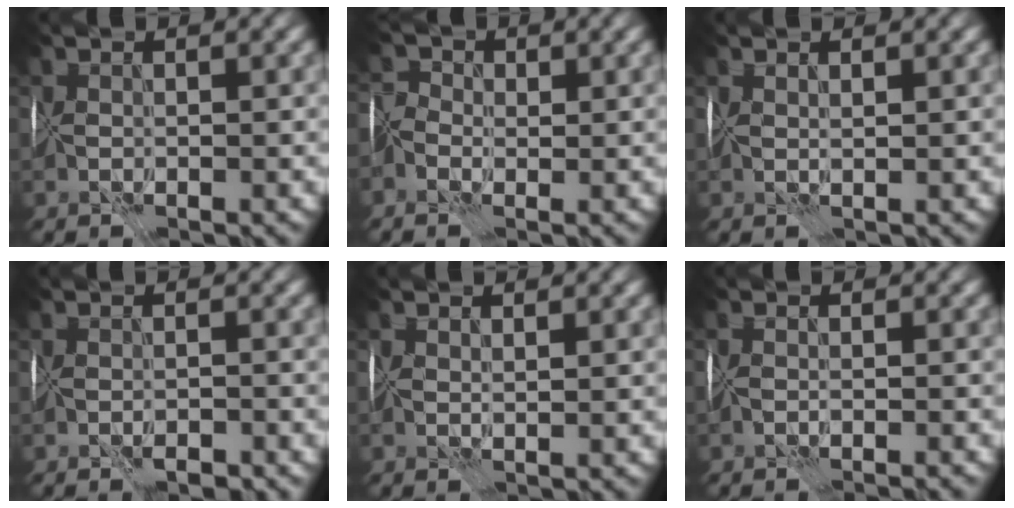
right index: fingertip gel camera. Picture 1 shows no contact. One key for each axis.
{"total": 2.8, "fx": -0.9, "fy": 2.3, "fz": 1.4, "tx": -0.018, "ty": 0.015, "tz": -0.020}
{"total": 1.4, "fx": 1.2, "fy": -0.7, "fz": -0.3, "tx": 0.006, "ty": 0.007, "tz": 0.029}
{"total": 1.1, "fx": -1.0, "fy": 0.1, "fz": 0.5, "tx": -0.001, "ty": 0.004, "tz": -0.013}
{"total": 1.3, "fx": 1.2, "fy": -0.4, "fz": -0.2, "tx": 0.004, "ty": 0.009, "tz": 0.028}
{"total": 1.4, "fx": -1.1, "fy": -0.9, "fz": -0.2, "tx": 0.009, "ty": 0.004, "tz": -0.017}